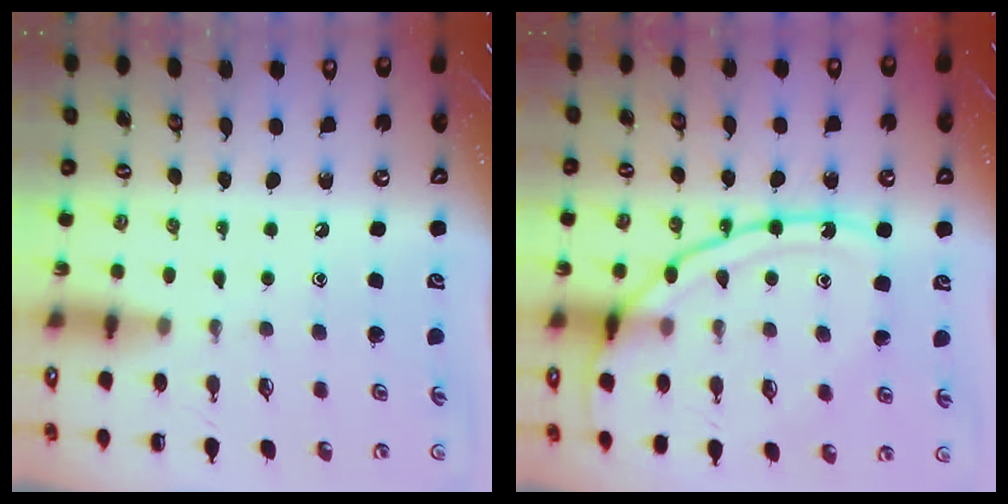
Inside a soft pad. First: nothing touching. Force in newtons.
{"total": 15.7, "press": 15.7, "slide": 1.3}